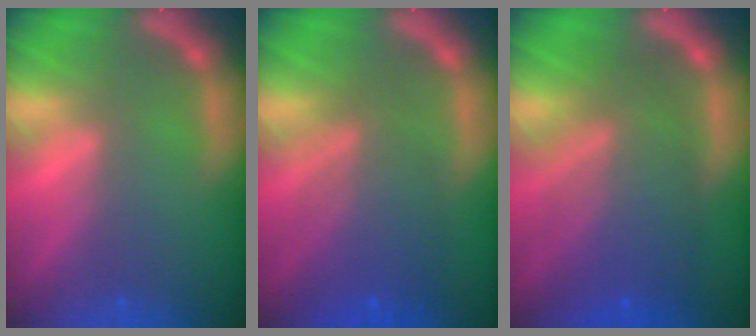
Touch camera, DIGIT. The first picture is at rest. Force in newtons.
{"total": 6.6}
{"total": 8.5}